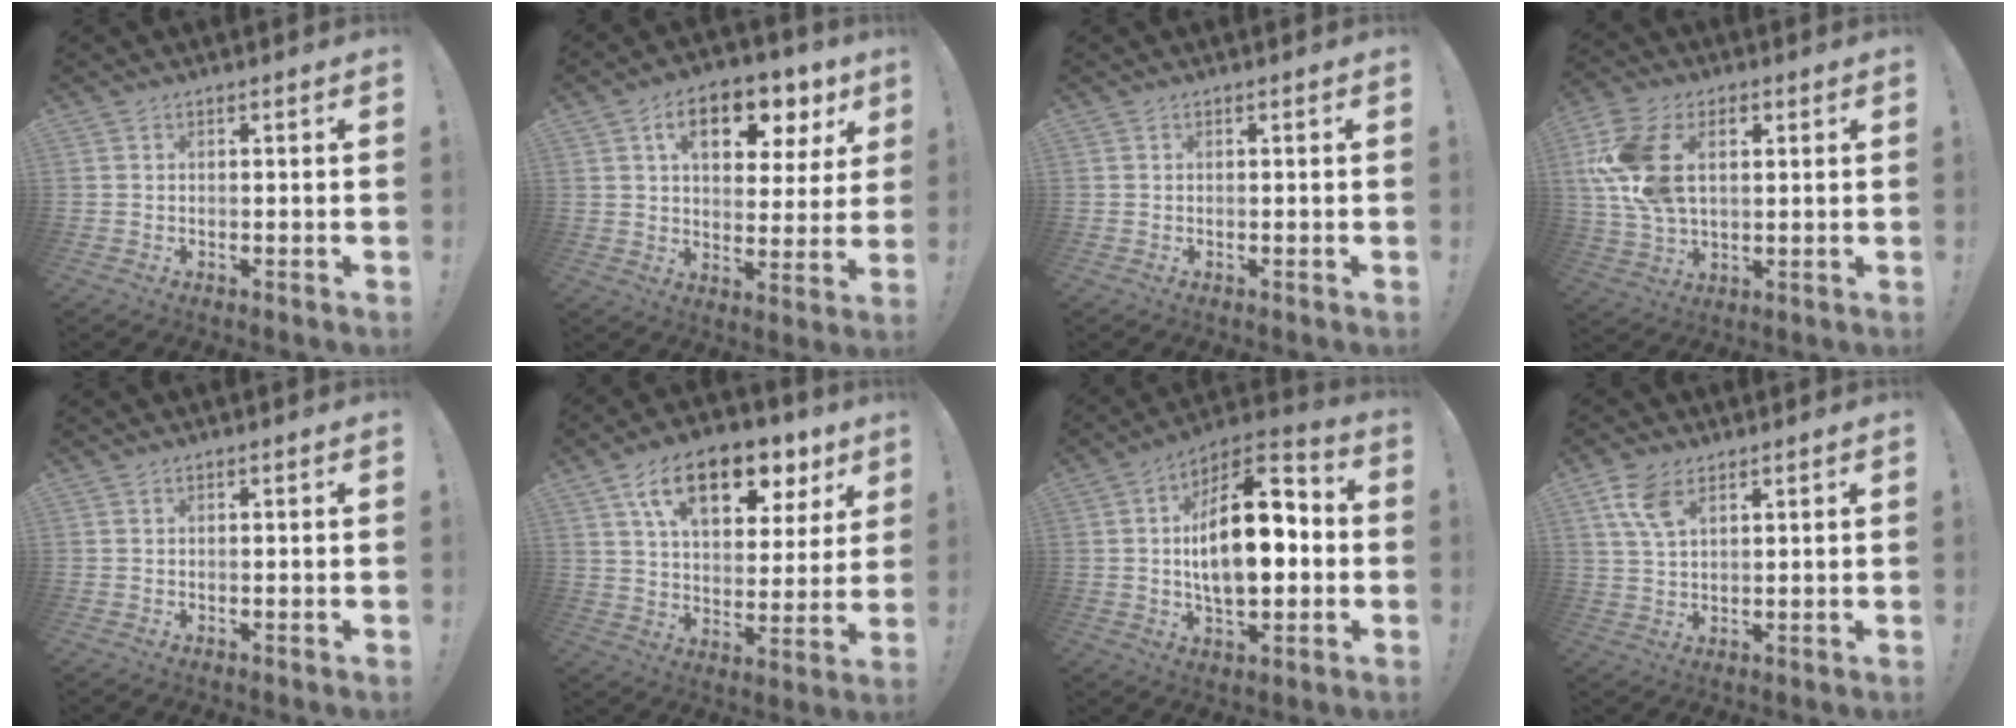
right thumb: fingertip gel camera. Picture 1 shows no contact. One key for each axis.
{"total": 13.6, "fx": 6.9, "fy": 7.4, "fz": 9.1, "tx": -0.133, "ty": -0.029, "tz": 0.116}
{"total": 0.0}
{"total": 15.4, "fx": 4.3, "fy": 10.0, "fz": 10.9, "tx": -0.223, "ty": -0.007, "tz": 0.079}
{"total": 0.0}
{"total": 17.8, "fx": 10.0, "fy": 9.2, "fz": 11.6, "tx": -0.186, "ty": -0.045, "tz": 0.170}
{"total": 19.4, "fx": 0.3, "fy": 10.1, "fz": 16.6, "tx": -0.276, "ty": 0.003, "tz": 0.000}
{"total": 7.6, "fx": 4.2, "fy": 3.7, "fz": 5.1, "tx": -0.104, "ty": -0.012, "tz": 0.080}